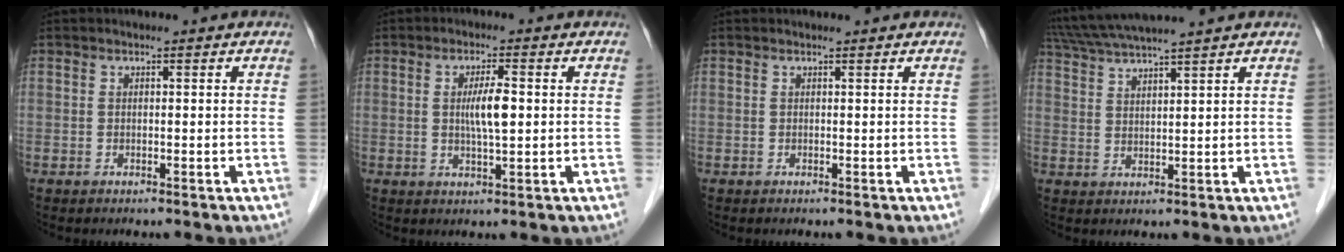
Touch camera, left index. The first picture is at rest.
{"total": 4.5, "force": [0.3, 0.6, 4.5], "torque": [-0.081, 0.001, 0.006]}
{"total": 1.4, "force": [1.4, 0.3, 0.3], "torque": [-0.012, 0.016, 0.015]}
{"total": 9.6, "force": [8.4, -1.3, 4.3], "torque": [-0.079, 0.026, 0.142]}